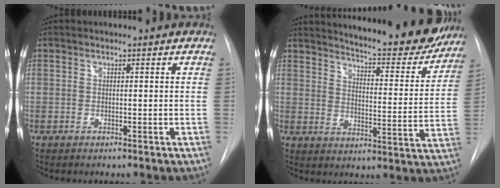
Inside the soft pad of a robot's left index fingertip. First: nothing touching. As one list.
[{"total": 21.3, "force": [19.3, 3.3, 8.3], "torque": [-0.116, -0.069, 0.240]}]